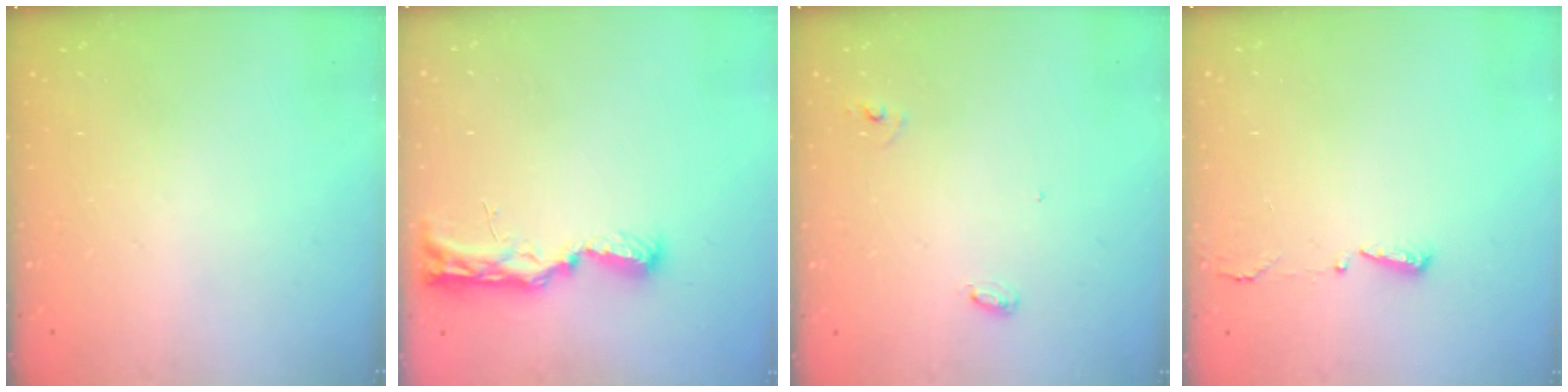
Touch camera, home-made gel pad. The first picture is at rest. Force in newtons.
{"total": 11.2, "press": 9.8, "slide": 5.4}
{"total": 4.5, "press": 4.5, "slide": 0.4}
{"total": 2.9, "press": 2.8, "slide": 0.6}